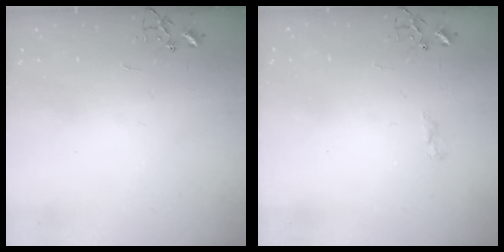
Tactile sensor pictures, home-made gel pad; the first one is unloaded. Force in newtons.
{"total": 5.6, "press": 5.6, "slide": 0.6}